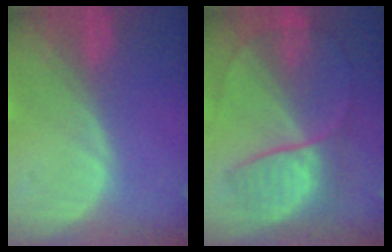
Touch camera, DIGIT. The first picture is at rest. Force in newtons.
{"total": 7.0, "press": 6.6, "slide": 2.2}